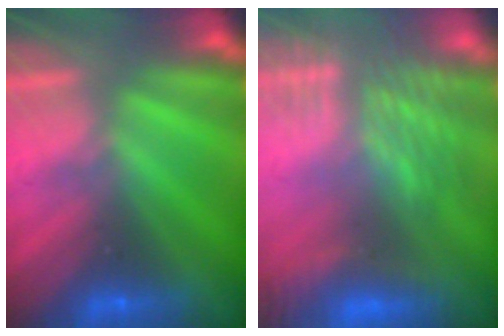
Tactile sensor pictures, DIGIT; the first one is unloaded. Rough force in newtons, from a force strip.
{"total": 9.6}